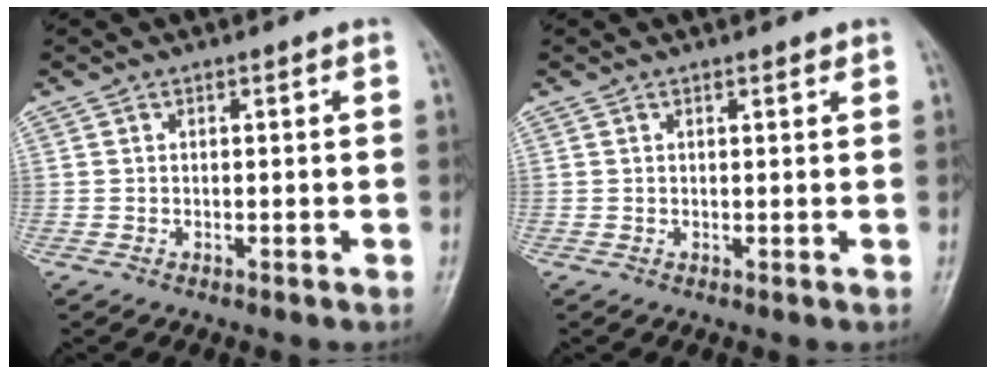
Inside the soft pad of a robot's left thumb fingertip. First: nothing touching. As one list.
[{"total": 1.0, "force": [0.8, 0.3, 0.6], "torque": [-0.010, -0.004, 0.011]}]